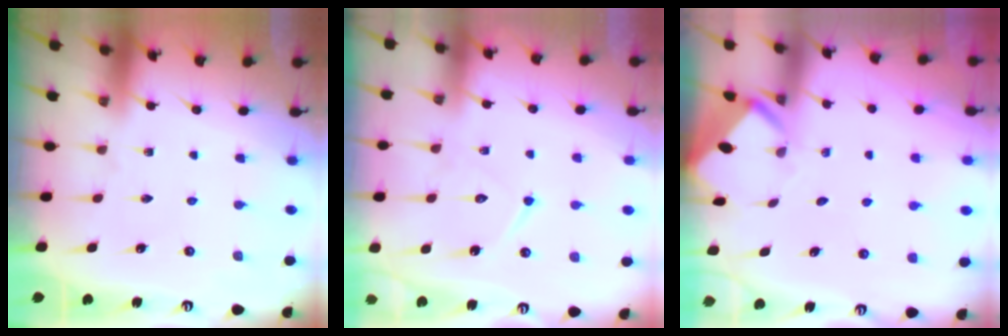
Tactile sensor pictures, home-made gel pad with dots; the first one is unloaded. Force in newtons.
{"total": 10.8, "press": 10.7, "slide": 1.0}
{"total": 2.9, "press": 2.9, "slide": 0.2}